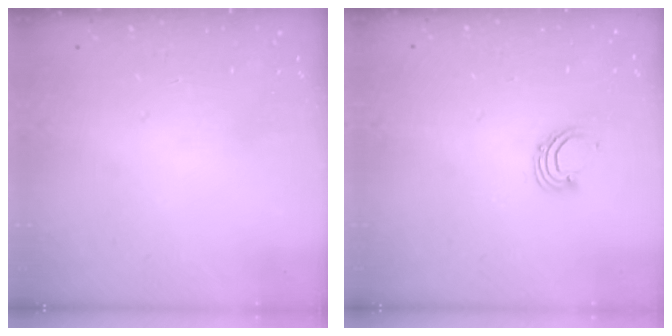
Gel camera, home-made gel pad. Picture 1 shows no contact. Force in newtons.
{"total": 2.9, "press": 2.9, "slide": 0.2}